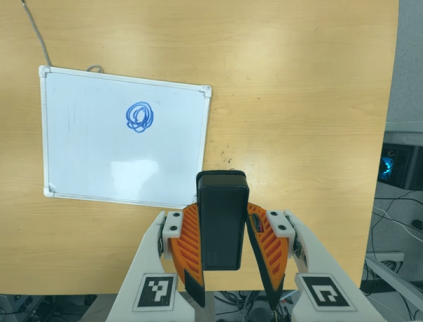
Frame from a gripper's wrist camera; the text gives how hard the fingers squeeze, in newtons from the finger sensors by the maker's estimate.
{"total": 4.4, "left": 4.0, "right": 4.9}